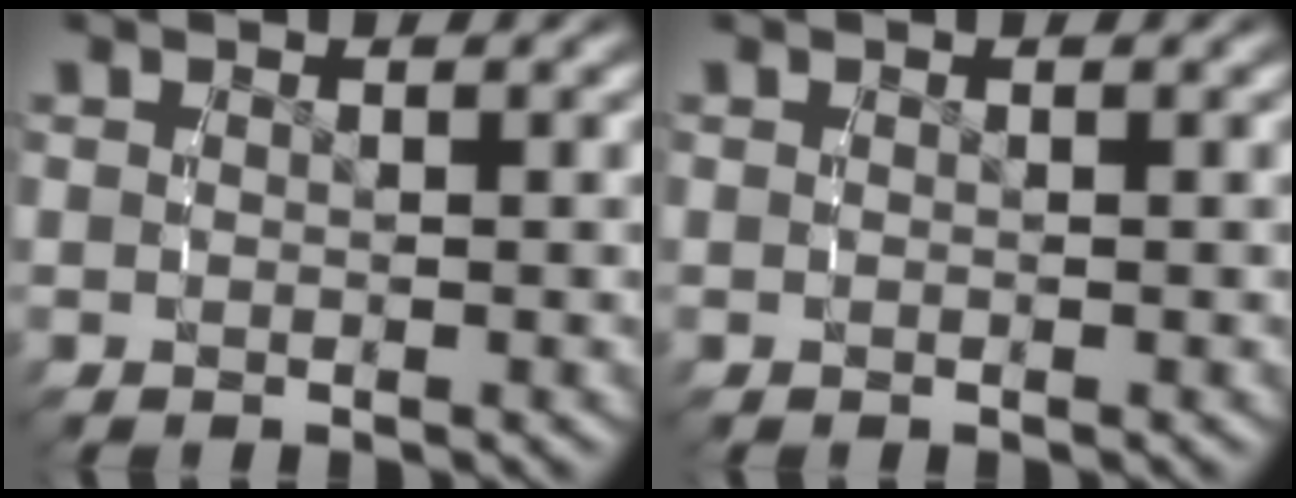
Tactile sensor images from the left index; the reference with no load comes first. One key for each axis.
{"total": 0.0}